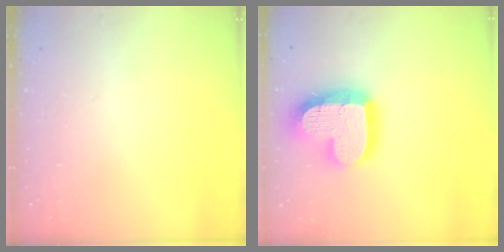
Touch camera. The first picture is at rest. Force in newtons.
{"total": 19.6, "press": 19.6, "slide": 1.5}